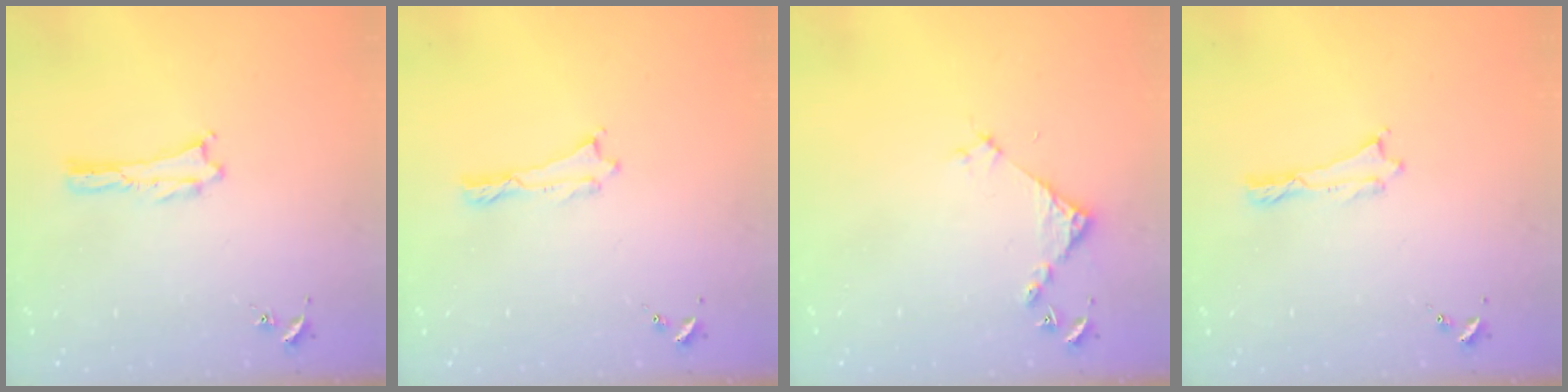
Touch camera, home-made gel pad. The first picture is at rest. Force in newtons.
{"total": 0.0}
{"total": 3.9, "press": 3.8, "slide": 0.3}
{"total": 0.0}